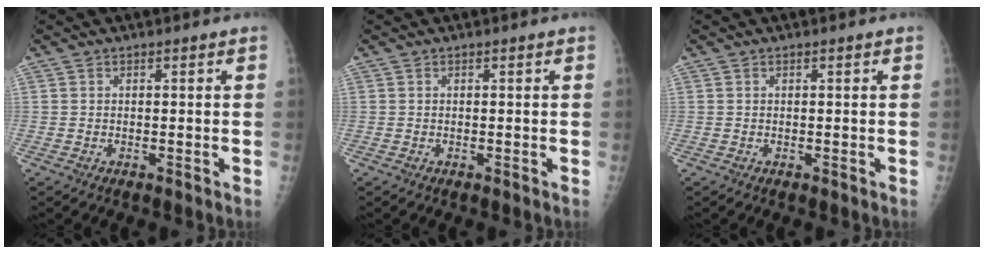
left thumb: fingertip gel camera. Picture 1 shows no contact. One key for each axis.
{"total": 0.0}
{"total": 0.0}